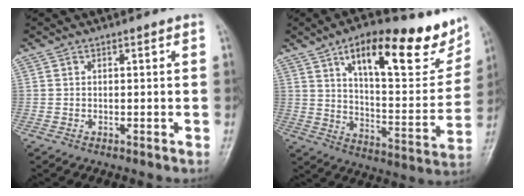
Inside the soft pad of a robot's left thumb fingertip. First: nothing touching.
{"total": 23.3, "force": [13.8, 8.4, 16.8], "torque": [-0.195, -0.046, 0.212]}